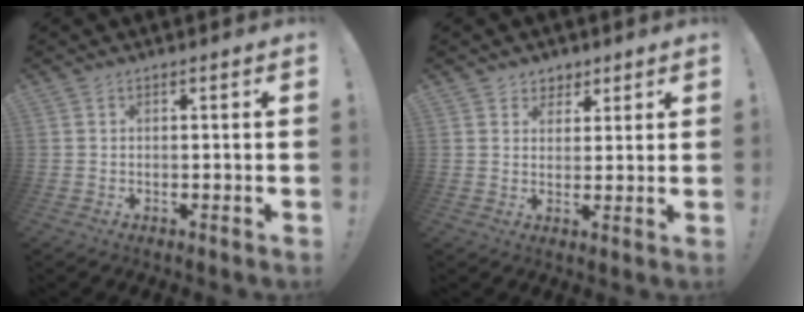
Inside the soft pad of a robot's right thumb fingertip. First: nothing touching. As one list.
[{"total": 4.4, "force": [2.6, 3.5, 0.2], "torque": [-0.001, -0.015, 0.050]}]